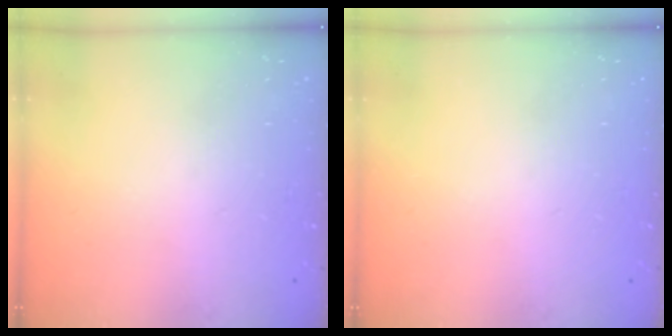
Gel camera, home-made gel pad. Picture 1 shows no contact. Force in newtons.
{"total": 0.0}